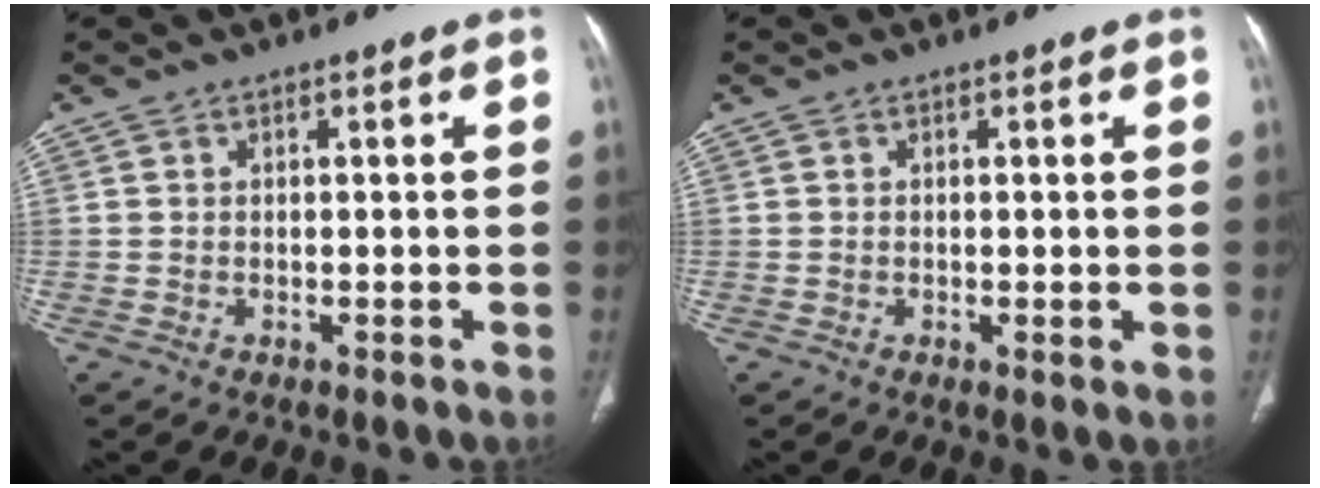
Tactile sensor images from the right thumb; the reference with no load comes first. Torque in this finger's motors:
{"motor_torque": [-0.37, 0.18, -0.19, -0.15, -0.02]}